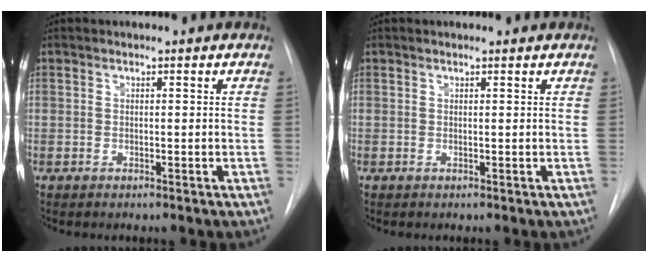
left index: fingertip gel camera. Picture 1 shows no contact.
{"total": 0.8, "force": [0.8, 0.0, 0.0], "torque": [-0.009, 0.002, 0.010]}